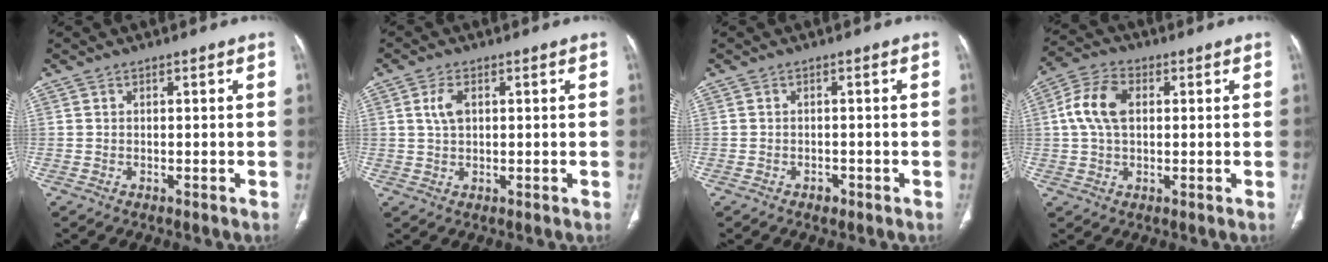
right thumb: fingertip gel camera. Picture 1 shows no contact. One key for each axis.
{"total": 3.6, "fx": 1.0, "fy": 2.1, "fz": 2.8, "tx": -0.060, "ty": 0.002, "tz": 0.020}
{"total": 1.3, "fx": -0.8, "fy": 0.9, "fz": 0.5, "tx": -0.006, "ty": 0.004, "tz": -0.011}
{"total": 8.7, "fx": 1.4, "fy": 5.5, "fz": 6.6, "tx": -0.139, "ty": 0.019, "tz": 0.023}